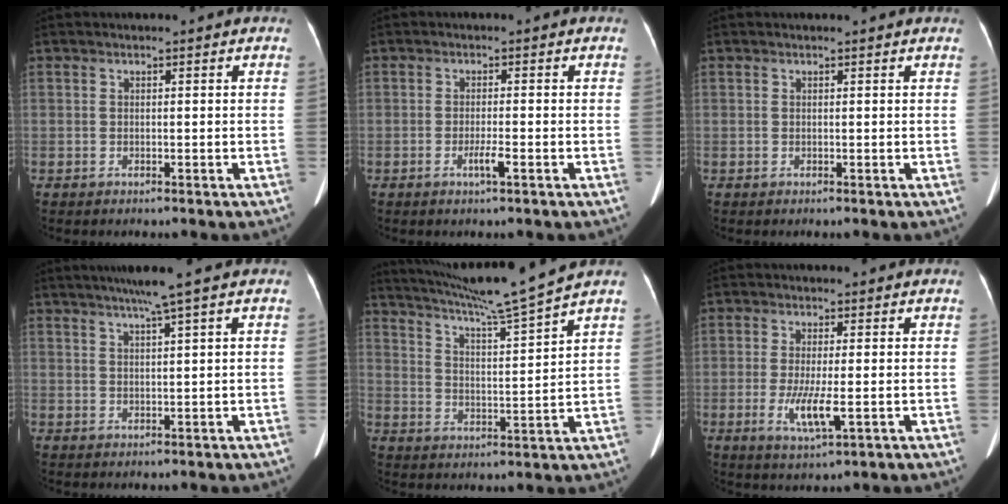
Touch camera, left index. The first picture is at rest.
{"total": 2.1, "force": [-1.0, -0.1, 1.8], "torque": [-0.037, -0.003, -0.019]}
{"total": 1.3, "force": [1.2, 0.0, 0.3], "torque": [-0.011, 0.007, 0.014]}
{"total": 4.4, "force": [3.0, -1.2, 3.0], "torque": [-0.051, 0.009, 0.053]}
{"total": 12.3, "force": [10.9, -2.9, 4.9], "torque": [-0.093, -0.023, 0.182]}
{"total": 5.3, "force": [-1.2, 0.9, 5.1], "torque": [-0.106, -0.013, -0.019]}